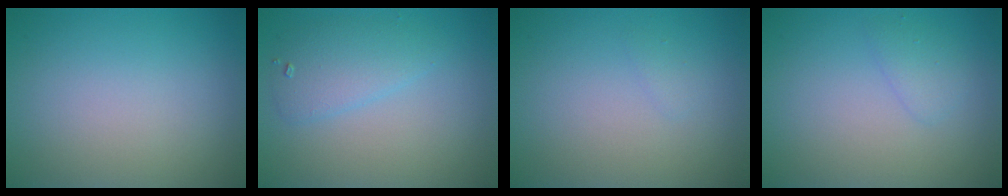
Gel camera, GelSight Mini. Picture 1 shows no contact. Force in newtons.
{"total": 2.6, "press": 2.6, "slide": 0.2}
{"total": 0.6, "press": 0.6, "slide": 0.0}
{"total": 1.3, "press": 1.3, "slide": 0.0}